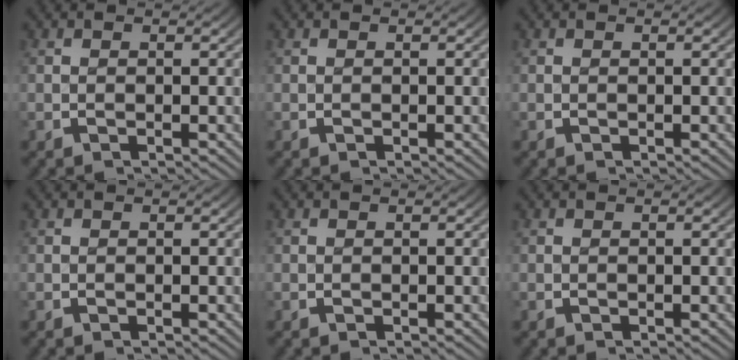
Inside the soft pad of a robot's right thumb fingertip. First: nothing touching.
{"total": 0.0}
{"total": 0.0}
{"total": 0.0}
{"total": 0.0}
{"total": 0.0}